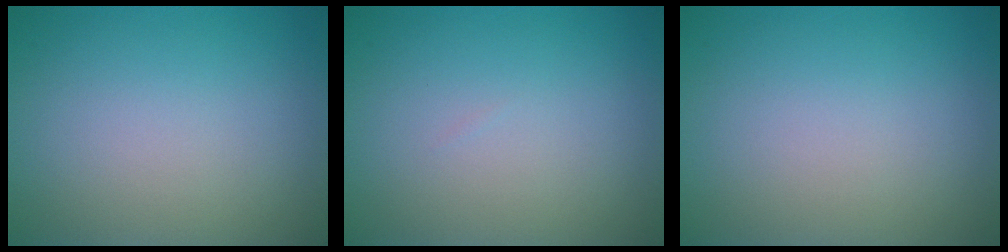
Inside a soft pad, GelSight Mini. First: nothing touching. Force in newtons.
{"total": 0.0}
{"total": 0.0}